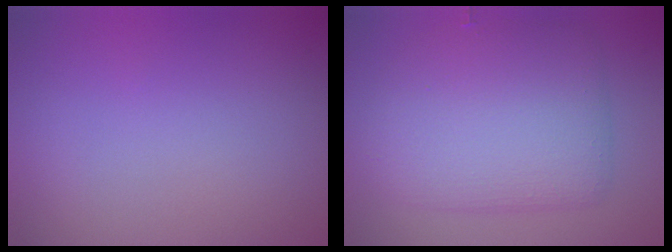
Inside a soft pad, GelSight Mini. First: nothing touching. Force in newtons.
{"total": 6.2, "press": 6.2, "slide": 0.1}